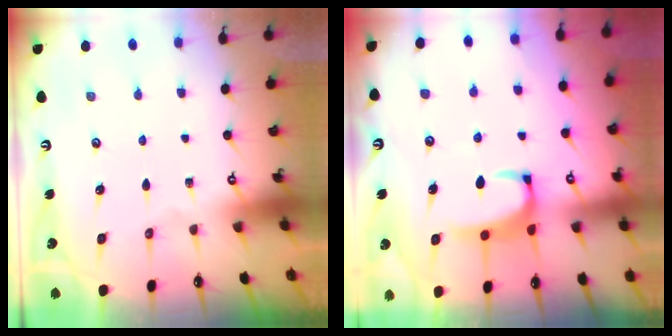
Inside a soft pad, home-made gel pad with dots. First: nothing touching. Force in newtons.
{"total": 2.5, "press": 2.4, "slide": 0.7}